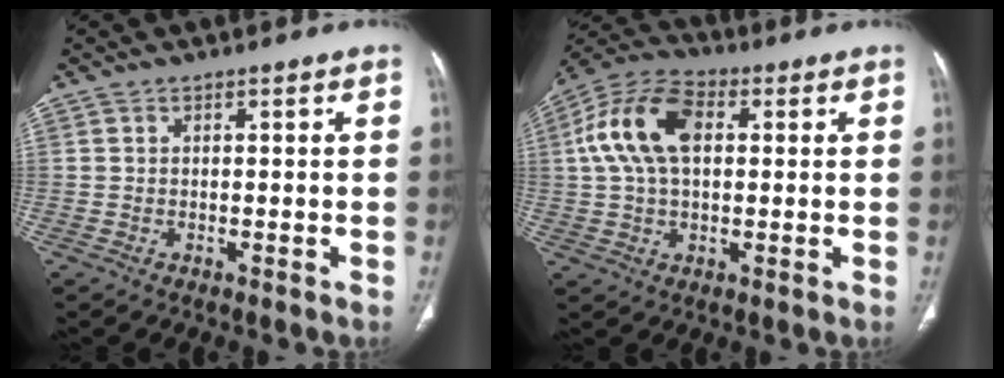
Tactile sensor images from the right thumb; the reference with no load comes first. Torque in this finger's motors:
{"motor_torque": [0.13, 0.43, 0.73, -0.26, 0.25]}